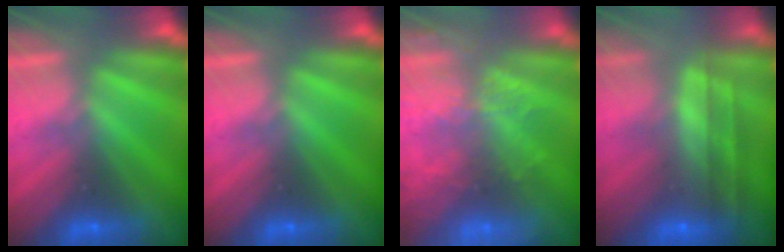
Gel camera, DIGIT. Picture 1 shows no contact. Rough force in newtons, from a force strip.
{"total": 0.0}
{"total": 7.2}
{"total": 8.0}